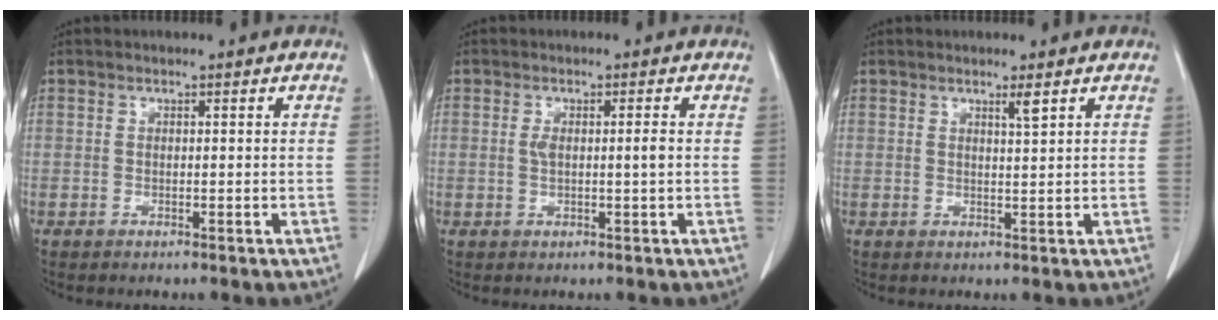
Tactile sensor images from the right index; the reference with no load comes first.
{"total": 2.5, "force": [0.2, 0.3, 2.5], "torque": [-0.048, 0.003, 0.005]}
{"total": 1.5, "force": [1.0, -0.2, 1.1], "torque": [-0.021, -0.006, 0.018]}